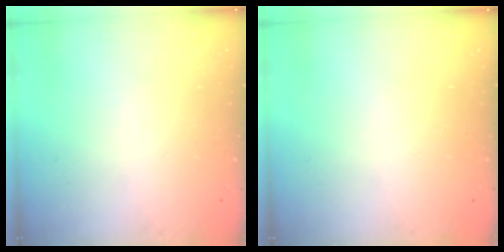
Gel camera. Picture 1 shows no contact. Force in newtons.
{"total": 0.0}